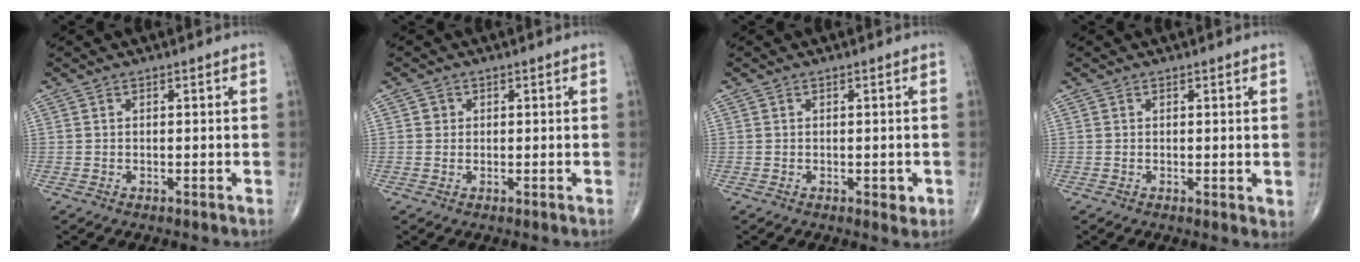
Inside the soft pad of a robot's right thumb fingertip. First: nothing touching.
{"total": 1.2, "force": [0.2, 1.2, 0.2], "torque": [0.005, 0.001, 0.002]}
{"total": 1.9, "force": [-0.4, 1.1, 1.4], "torque": [-0.009, -0.001, -0.005]}
{"total": 1.4, "force": [0.3, 0.7, 1.2], "torque": [-0.018, -0.007, 0.002]}